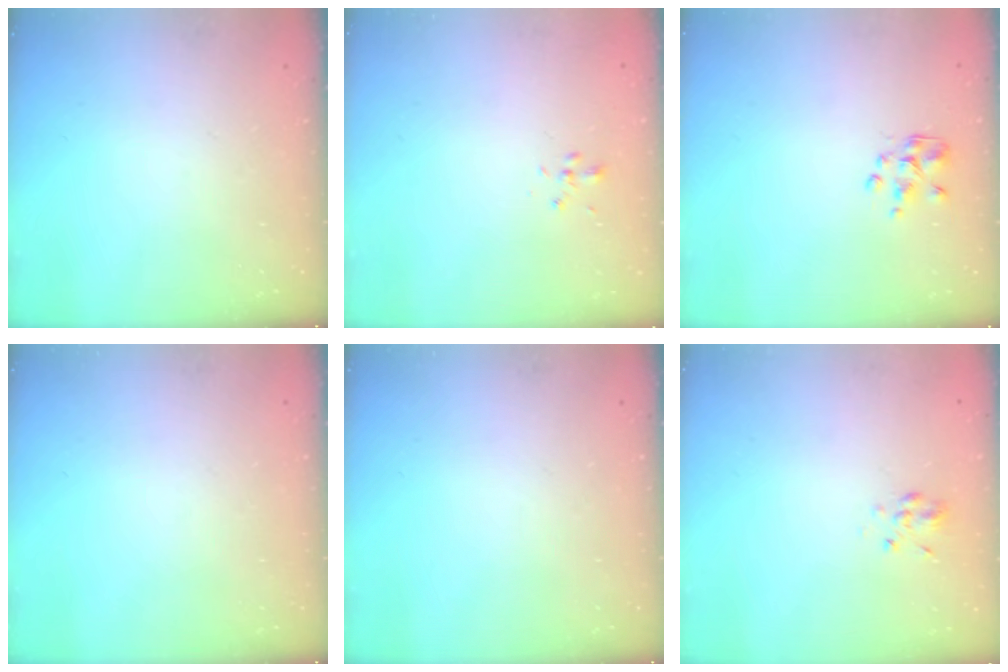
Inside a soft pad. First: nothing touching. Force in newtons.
{"total": 1.8, "press": 1.6, "slide": 0.8}
{"total": 2.3, "press": 2.2, "slide": 0.7}
{"total": 0.0}
{"total": 0.0}
{"total": 4.1, "press": 3.9, "slide": 1.2}